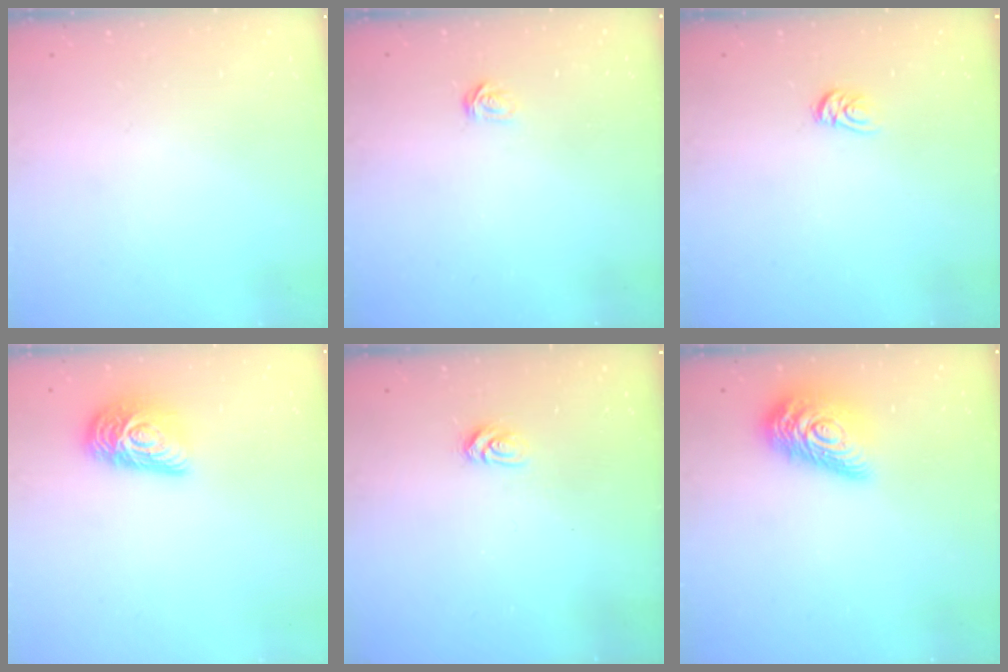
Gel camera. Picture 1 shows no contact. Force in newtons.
{"total": 2.5, "press": 2.5, "slide": 0.2}
{"total": 4.2, "press": 4.2, "slide": 0.3}
{"total": 12.7, "press": 12.7, "slide": 0.7}
{"total": 4.4, "press": 4.3, "slide": 0.5}
{"total": 15.2, "press": 15.1, "slide": 0.9}